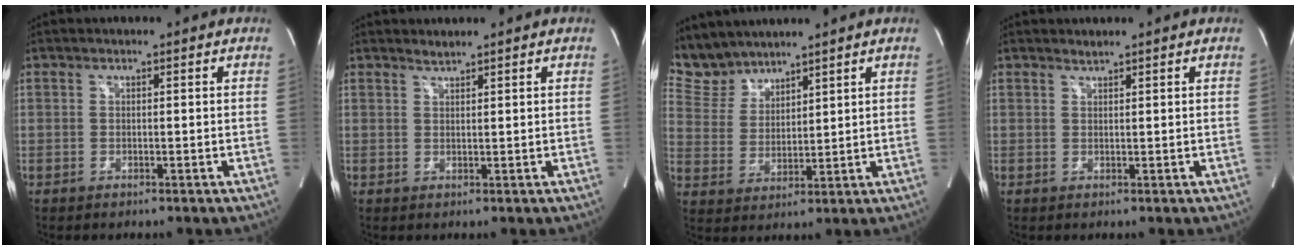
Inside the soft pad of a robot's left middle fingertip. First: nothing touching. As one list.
[{"total": 1.0, "force": [1.0, -0.2, 0.0], "torque": [-0.007, -0.002, 0.022]}, {"total": 6.6, "force": [6.3, 1.8, 0.1], "torque": [-0.017, 0.013, 0.145]}, {"total": 0.7, "force": [0.7, -0.2, 0.0], "torque": [-0.008, -0.003, 0.015]}]